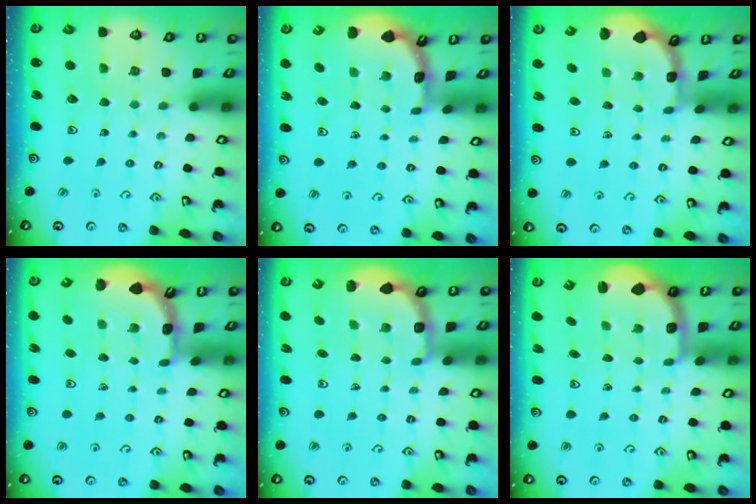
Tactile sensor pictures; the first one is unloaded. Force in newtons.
{"total": 1.8, "press": 1.8, "slide": 0.1}
{"total": 1.6, "press": 1.5, "slide": 0.2}
{"total": 1.9, "press": 1.9, "slide": 0.0}
{"total": 2.7, "press": 2.4, "slide": 1.4}
{"total": 2.5, "press": 1.3, "slide": 2.1}